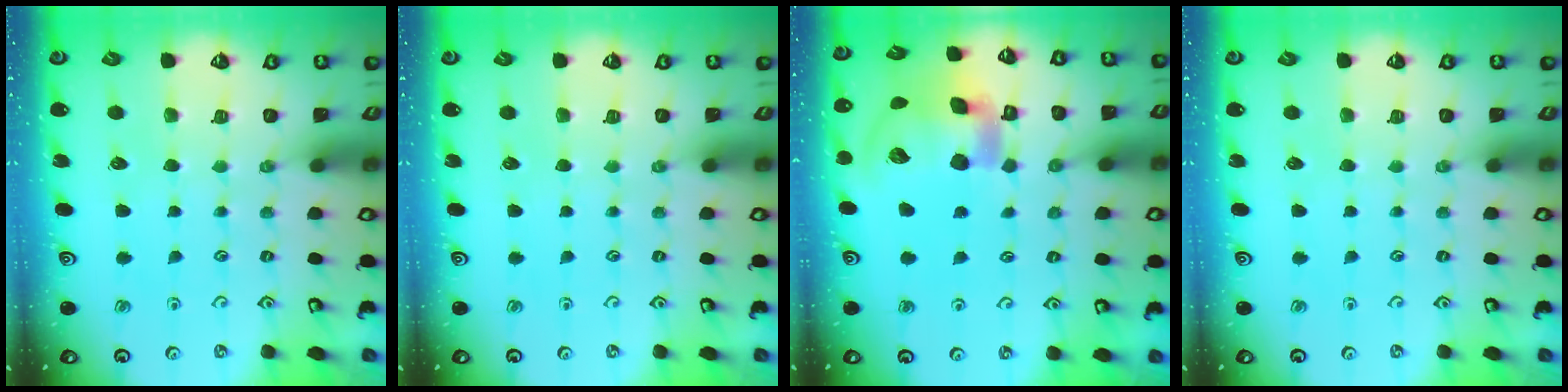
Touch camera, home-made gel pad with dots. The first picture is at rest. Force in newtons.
{"total": 0.0}
{"total": 20.7, "press": 20.4, "slide": 3.4}
{"total": 0.0}